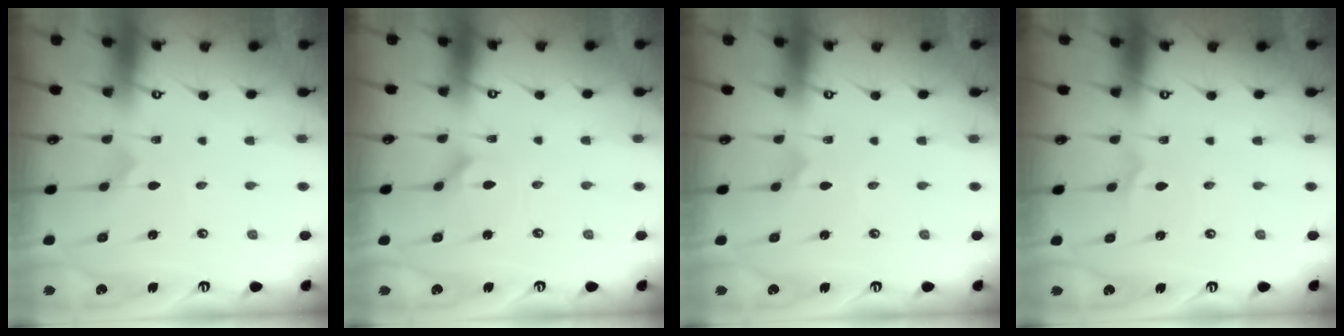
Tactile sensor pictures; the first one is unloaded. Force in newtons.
{"total": 2.7, "press": 2.6, "slide": 0.3}
{"total": 0.0}
{"total": 1.3, "press": 1.3, "slide": 0.1}